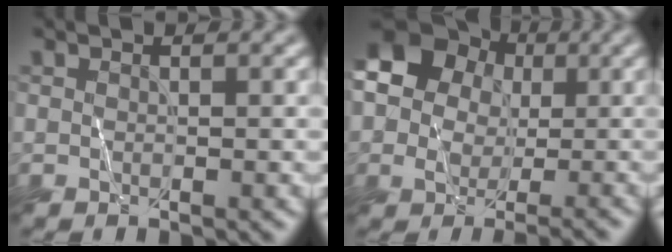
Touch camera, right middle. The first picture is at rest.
{"total": 13.0, "force": [1.1, 11.6, 5.8], "torque": [-0.100, 0.042, -0.016]}